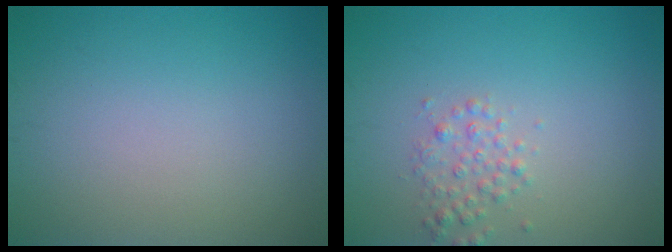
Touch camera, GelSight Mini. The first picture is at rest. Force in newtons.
{"total": 1.8, "press": 1.8, "slide": 0.0}